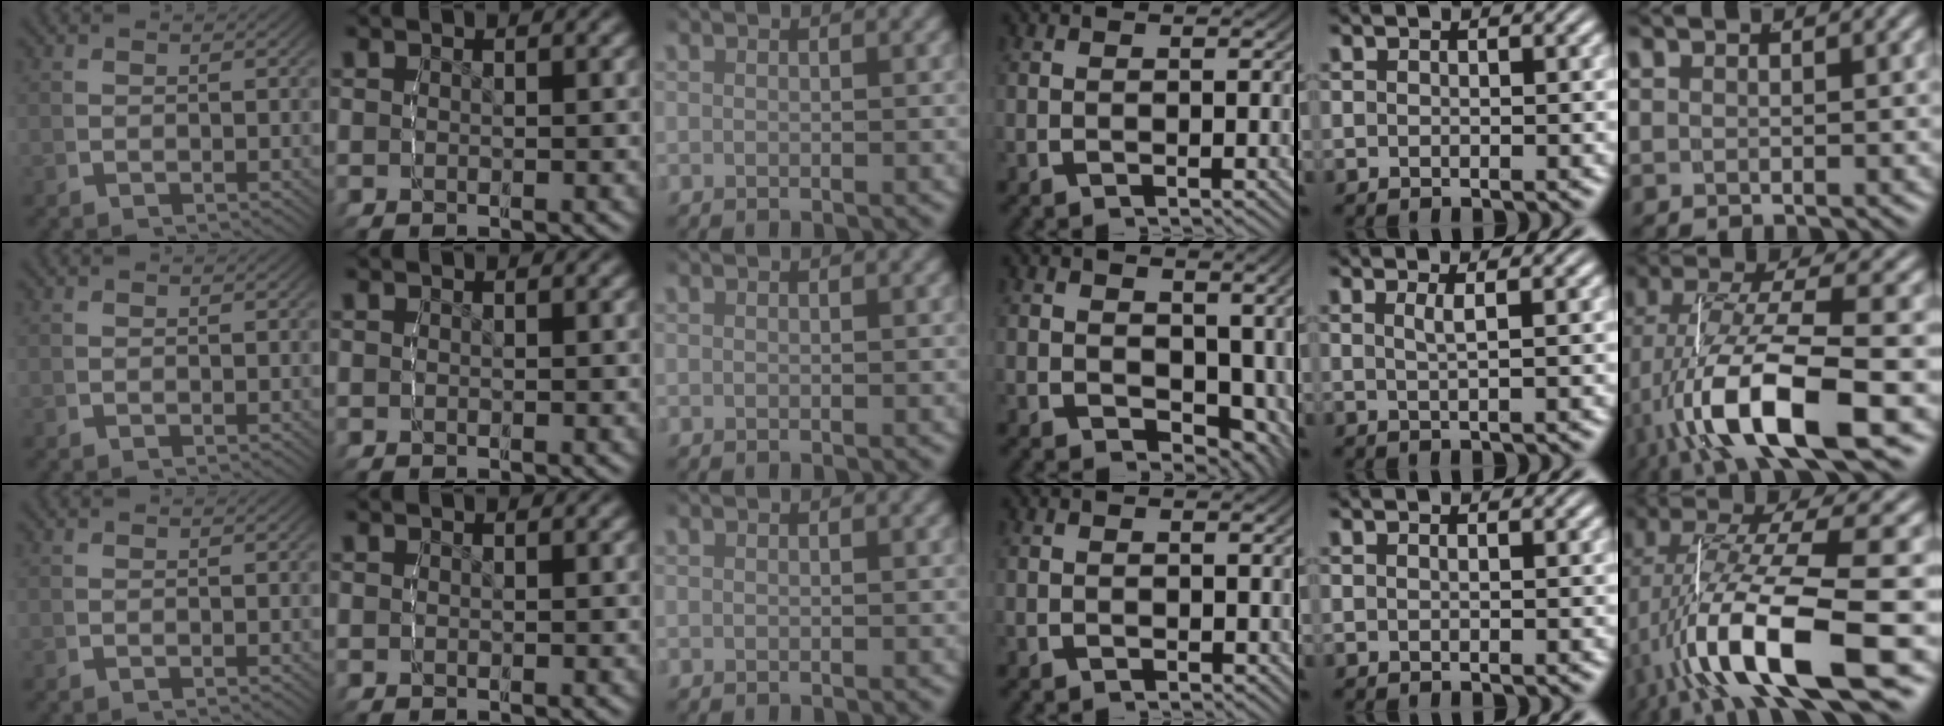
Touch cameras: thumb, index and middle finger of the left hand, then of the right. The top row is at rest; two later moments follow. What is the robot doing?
{"motion": "lift_and_place", "object": "condiment"}